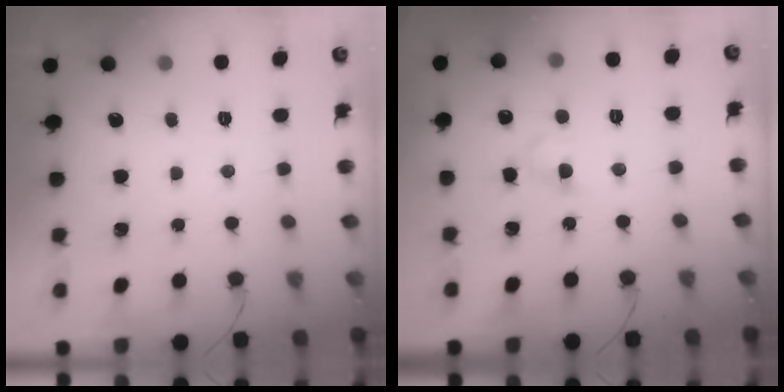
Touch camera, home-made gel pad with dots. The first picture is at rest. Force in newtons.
{"total": 2.4, "press": 2.1, "slide": 1.1}